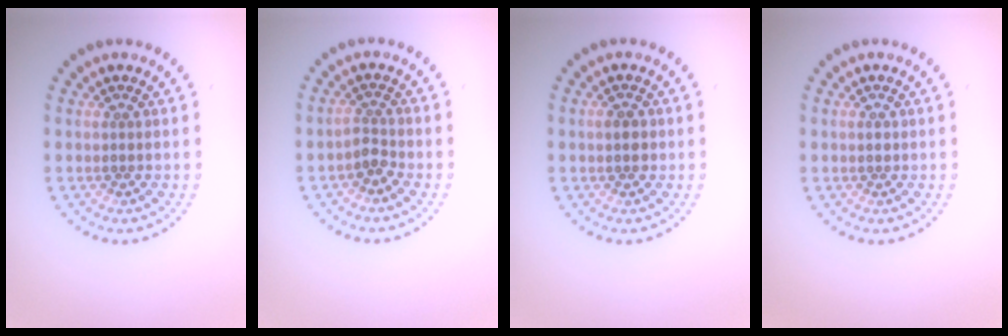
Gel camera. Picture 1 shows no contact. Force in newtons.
{"total": 1.5, "press": 1.0, "slide": 1.1}
{"total": 1.5, "press": 1.5, "slide": 0.1}
{"total": 0.8, "press": 0.8, "slide": 0.1}